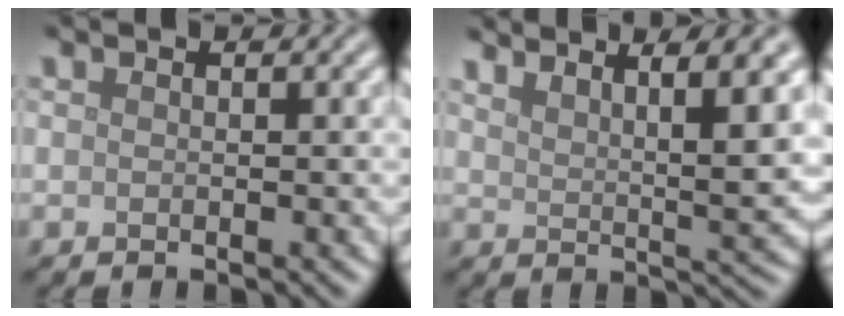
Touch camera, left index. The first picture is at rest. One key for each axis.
{"total": 6.5, "fx": 4.0, "fy": 1.6, "fz": 4.8, "tx": -0.051, "ty": 0.008, "tz": 0.062}